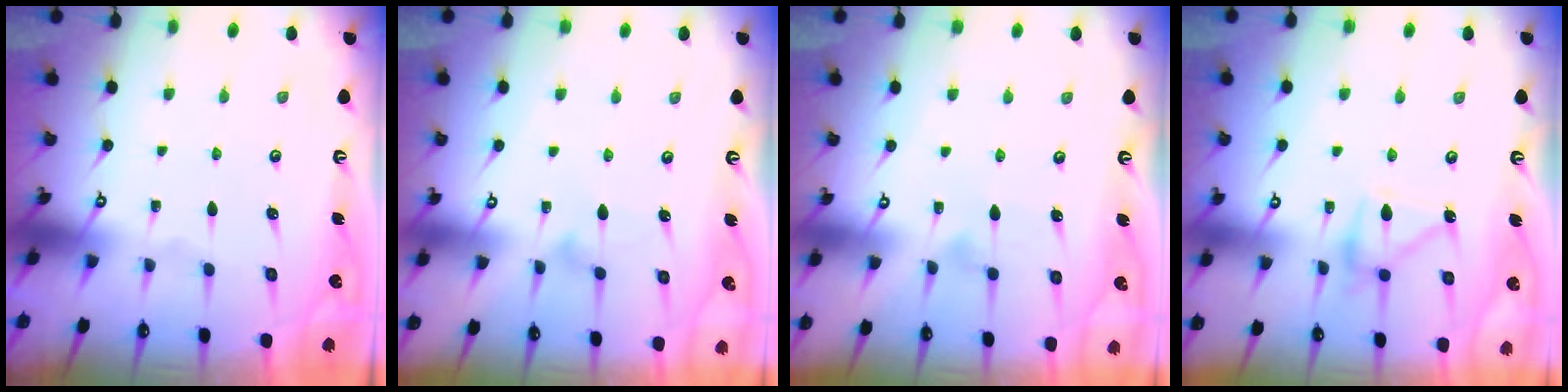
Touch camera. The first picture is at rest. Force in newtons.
{"total": 5.9, "press": 5.9, "slide": 0.3}
{"total": 4.9, "press": 4.9, "slide": 0.4}
{"total": 13.5, "press": 13.5, "slide": 0.8}